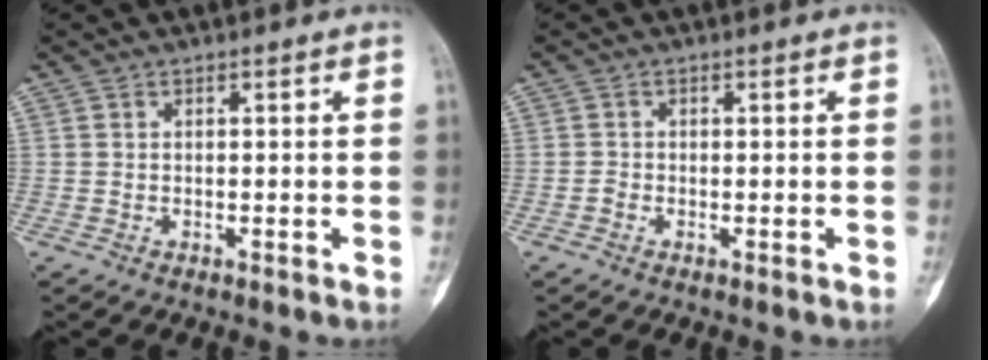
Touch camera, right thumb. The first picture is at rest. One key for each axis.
{"total": 0.8, "fx": -0.4, "fy": 0.6, "fz": 0.3, "tx": -0.004, "ty": 0.002, "tz": -0.012}